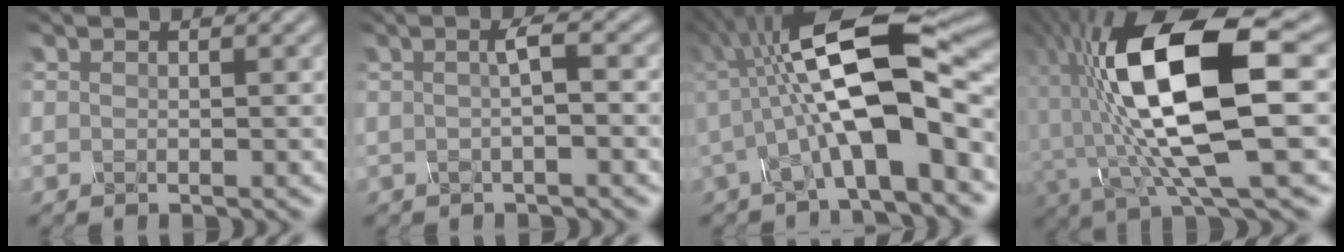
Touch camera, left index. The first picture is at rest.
{"total": 2.4, "force": [-0.2, 0.5, 2.4], "torque": [-0.041, 0.002, -0.007]}
{"total": 12.5, "force": [-0.3, 3.7, 11.9], "torque": [-0.205, 0.021, -0.014]}
{"total": 14.1, "force": [-0.3, 4.7, 13.3], "torque": [-0.253, 0.002, -0.008]}